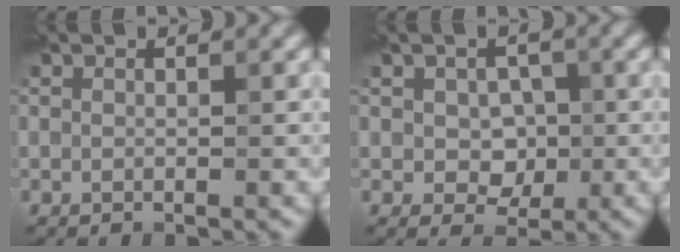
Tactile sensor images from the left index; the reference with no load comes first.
{"total": 3.1, "force": [0.0, 2.3, 2.1], "torque": [-0.035, -0.004, -0.002]}